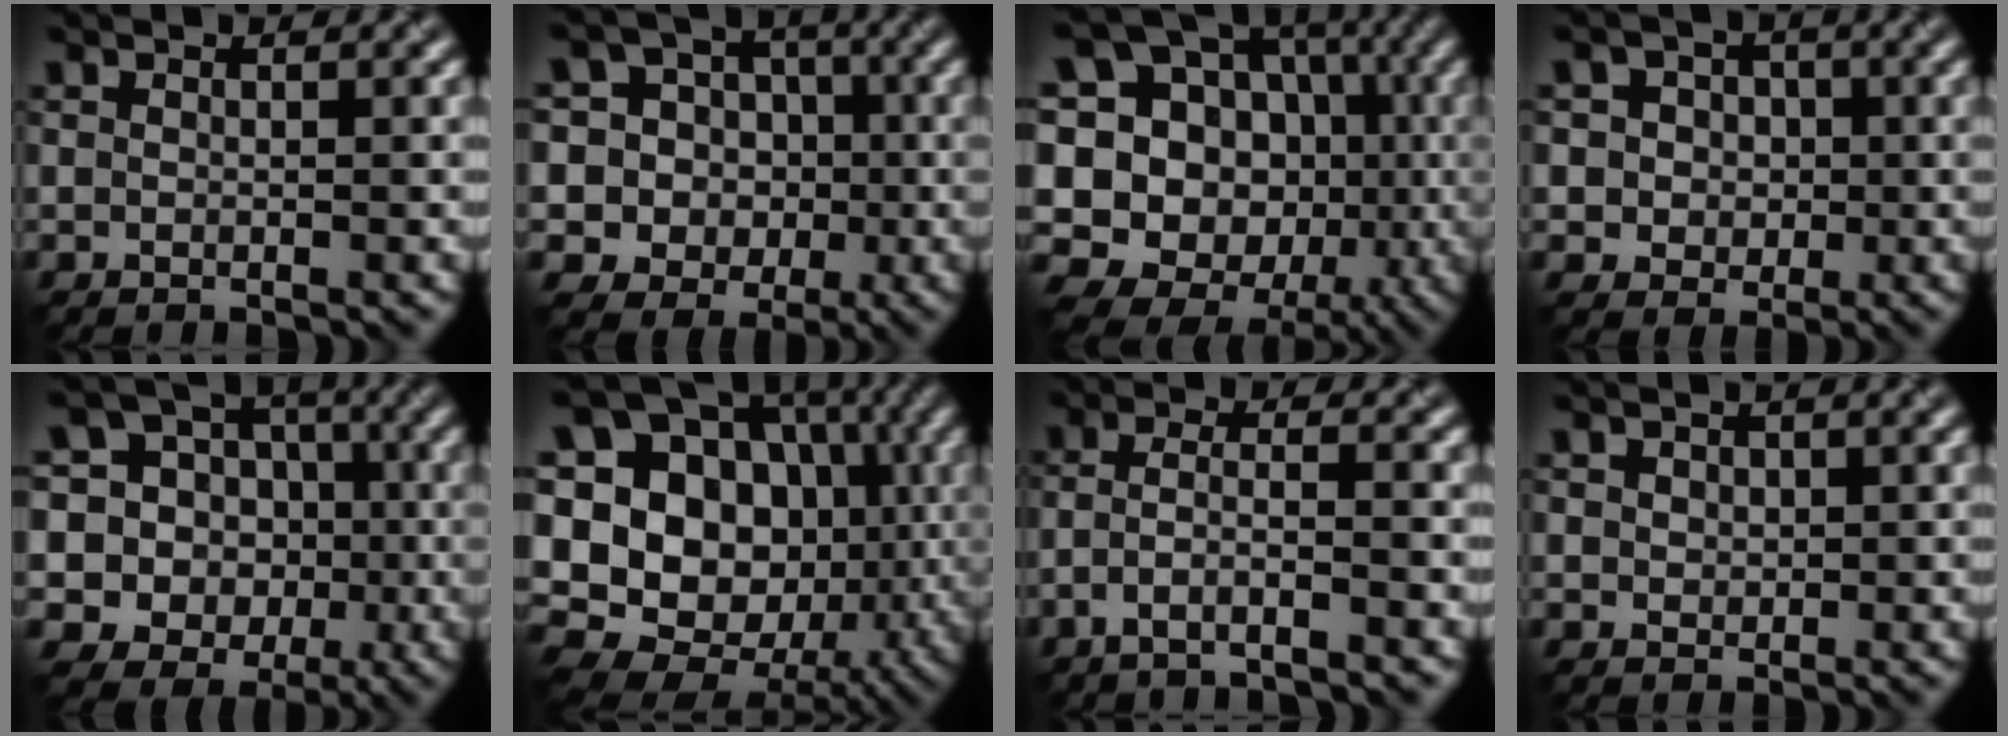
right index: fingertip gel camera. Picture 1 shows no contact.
{"total": 10.8, "force": [0.5, 10.3, 3.2], "torque": [-0.108, 0.040, -0.012]}
{"total": 18.2, "force": [-0.4, 16.1, 8.6], "torque": [-0.197, 0.050, -0.025]}
{"total": 4.5, "force": [0.9, 4.2, 1.5], "torque": [-0.013, 0.014, 0.006]}
{"total": 16.1, "force": [0.6, 15.2, 5.3], "torque": [-0.155, 0.031, -0.008]}
{"total": 20.5, "force": [0.5, 17.0, 11.5], "torque": [-0.219, 0.025, -0.006]}
{"total": 3.0, "force": [-1.7, 0.4, 2.4], "torque": [-0.042, 0.002, -0.046]}
{"total": 1.7, "force": [0.8, 1.3, 0.7], "torque": [-0.015, 0.010, 0.012]}